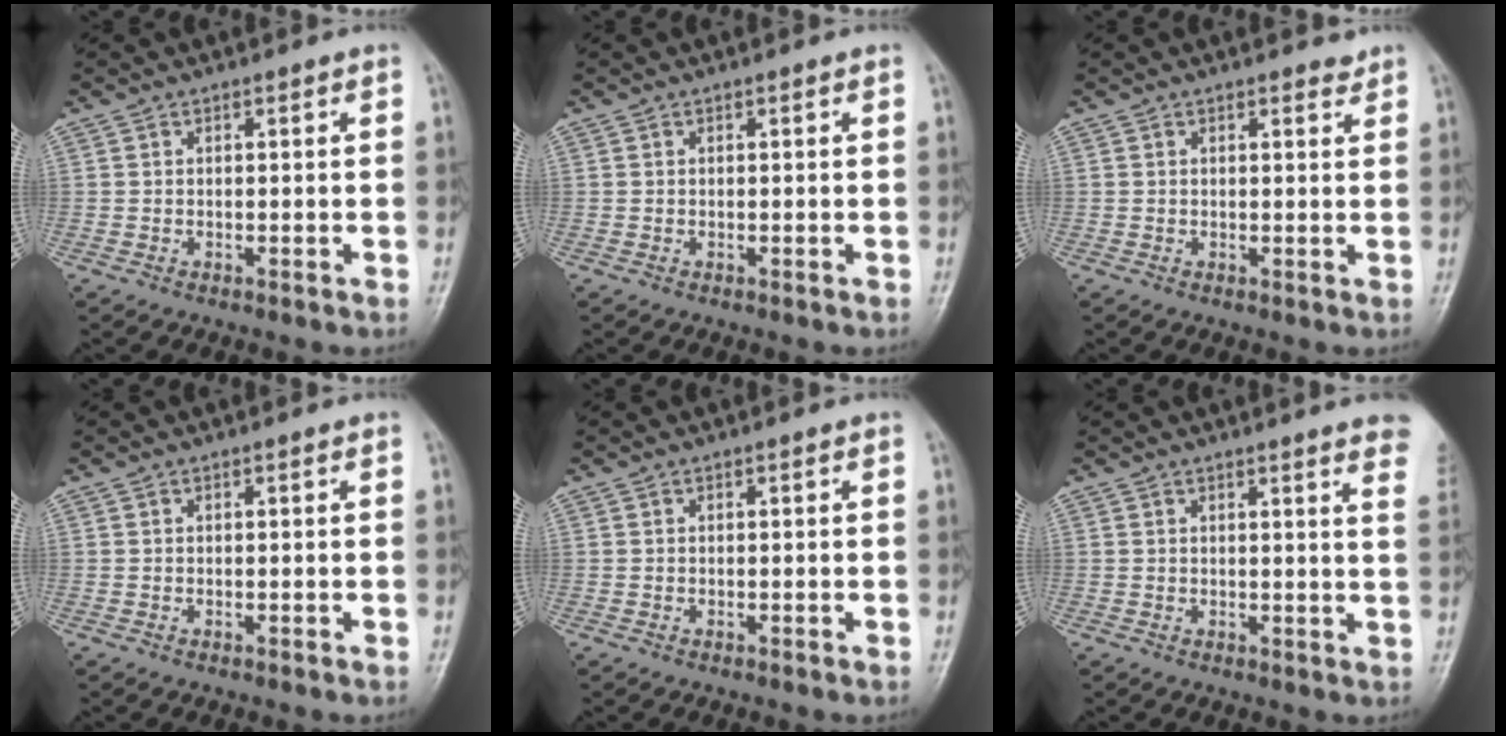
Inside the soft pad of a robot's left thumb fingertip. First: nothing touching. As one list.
[{"total": 0.0}, {"total": 1.3, "force": [1.2, 0.4, 0.4], "torque": [-0.002, -0.009, 0.013]}, {"total": 0.0}, {"total": 0.0}, {"total": 8.5, "force": [6.6, 0.8, 5.3], "torque": [-0.046, -0.019, 0.053]}]